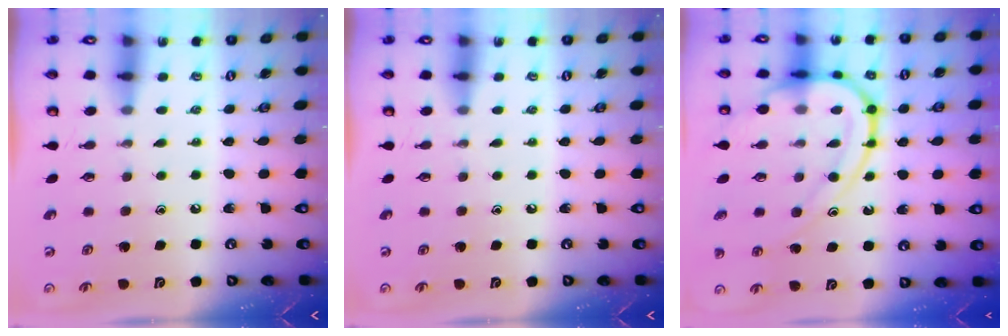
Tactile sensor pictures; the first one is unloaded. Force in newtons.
{"total": 0.0}
{"total": 15.2, "press": 15.1, "slide": 1.6}